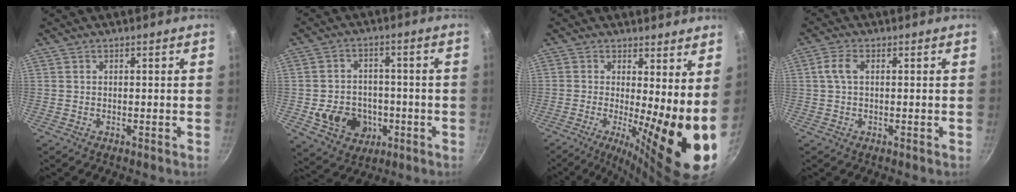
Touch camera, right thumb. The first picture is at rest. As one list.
[{"total": 10.6, "force": [-2.8, 8.7, 5.4], "torque": [-0.065, 0.024, -0.034]}, {"total": 12.5, "force": [-0.3, 2.6, 12.2], "torque": [-0.180, -0.027, -0.007]}, {"total": 3.4, "force": [0.7, 1.5, 2.9], "torque": [-0.069, 0.011, 0.011]}]